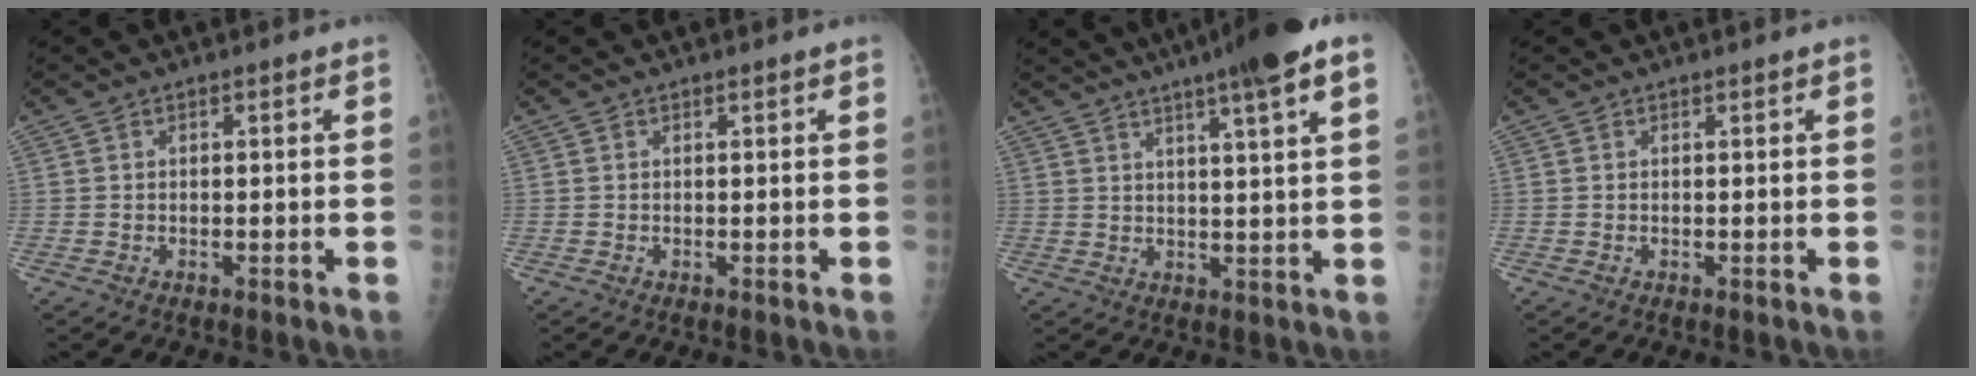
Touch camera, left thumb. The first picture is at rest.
{"total": 0.0}
{"total": 11.9, "force": [7.1, 1.0, 9.4], "torque": [-0.135, -0.005, 0.096]}
{"total": 0.0}